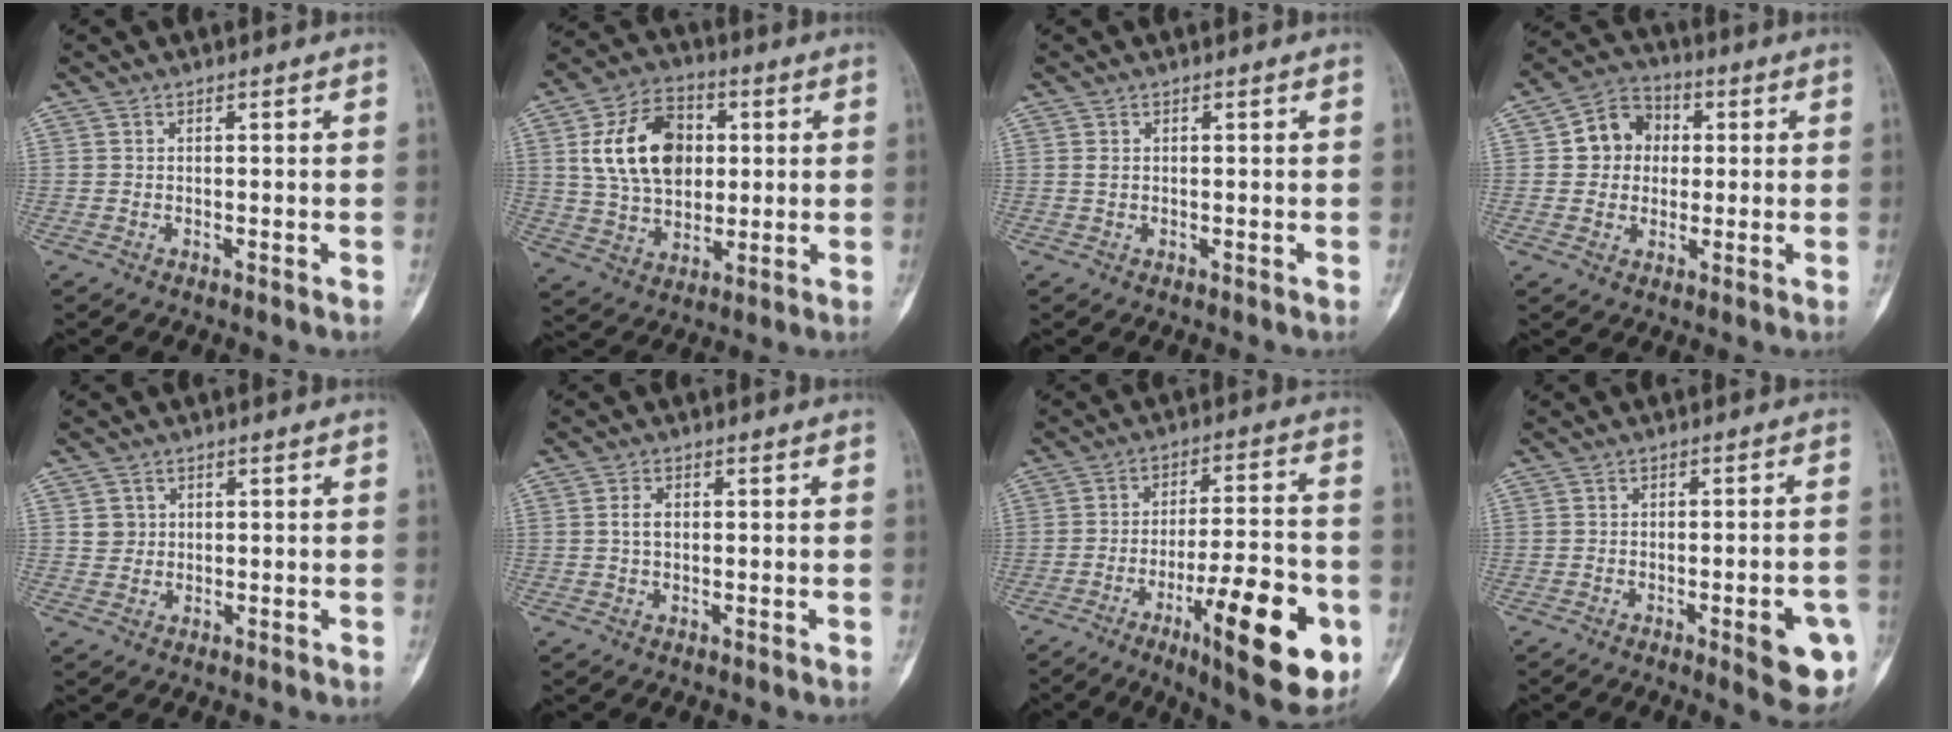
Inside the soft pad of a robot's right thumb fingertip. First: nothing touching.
{"total": 16.3, "force": [3.1, 11.4, 11.3], "torque": [-0.167, 0.004, 0.054]}
{"total": 0.6, "force": [0.2, 0.4, 0.5], "torque": [-0.011, 0.004, 0.005]}
{"total": 8.9, "force": [1.0, 7.9, 3.9], "torque": [-0.027, 0.012, 0.006]}
{"total": 2.4, "force": [0.6, 2.3, 0.5], "torque": [0.006, -0.001, 0.012]}
{"total": 2.4, "force": [0.2, 1.5, 1.8], "torque": [-0.034, 0.005, 0.002]}
{"total": 20.4, "force": [-7.9, 5.5, 17.9], "torque": [-0.238, 0.023, -0.112]}
{"total": 9.2, "force": [-3.6, 2.4, 8.1], "torque": [-0.082, 0.010, -0.040]}